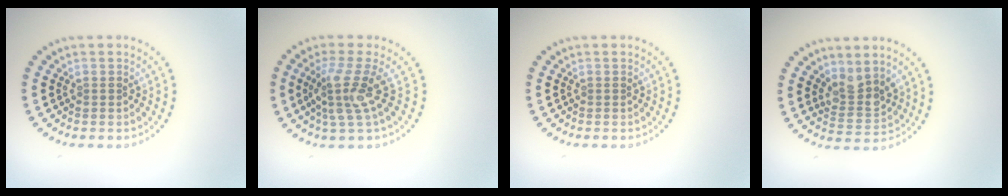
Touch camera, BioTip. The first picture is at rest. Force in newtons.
{"total": 3.5, "press": 2.5, "slide": 2.4}
{"total": 0.0}
{"total": 2.8, "press": 2.4, "slide": 1.6}